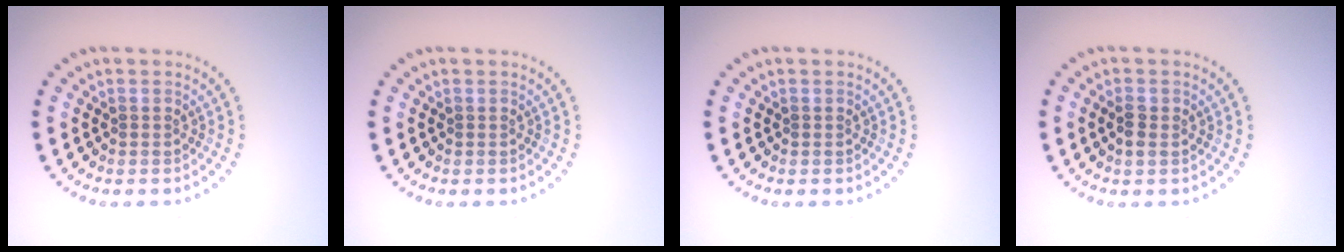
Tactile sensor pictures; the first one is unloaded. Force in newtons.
{"total": 0.0}
{"total": 0.0}
{"total": 1.5, "press": 1.5, "slide": 0.3}